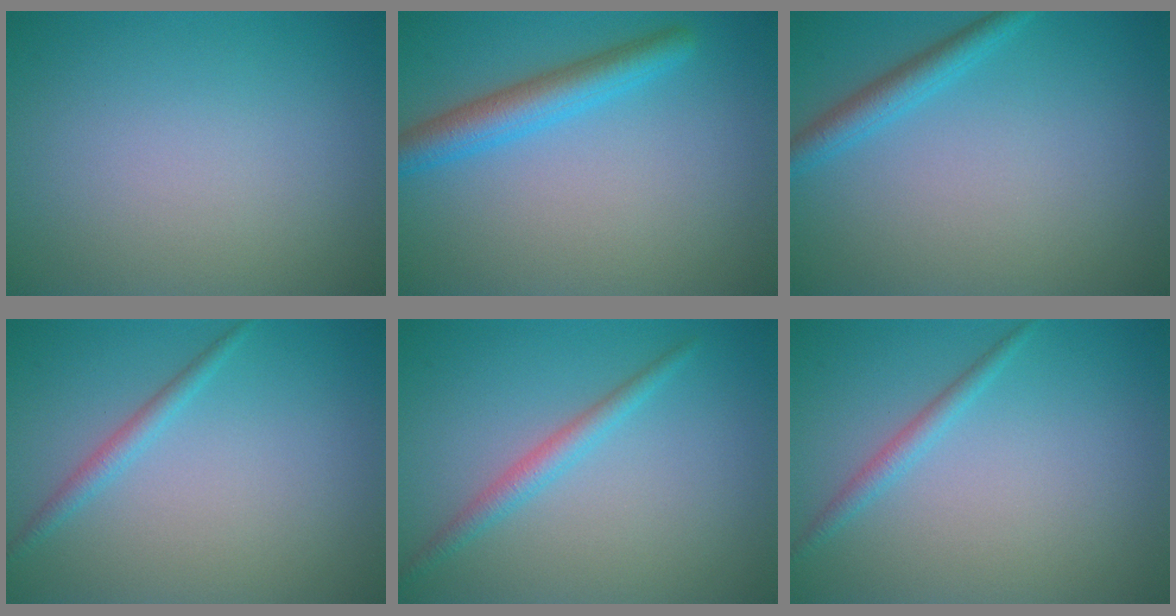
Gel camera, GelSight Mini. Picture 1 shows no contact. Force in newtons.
{"total": 3.9, "press": 3.9, "slide": 0.2}
{"total": 2.3, "press": 2.3, "slide": 0.2}
{"total": 1.4, "press": 1.4, "slide": 0.0}
{"total": 2.0, "press": 2.0, "slide": 0.0}
{"total": 1.4, "press": 1.4, "slide": 0.0}